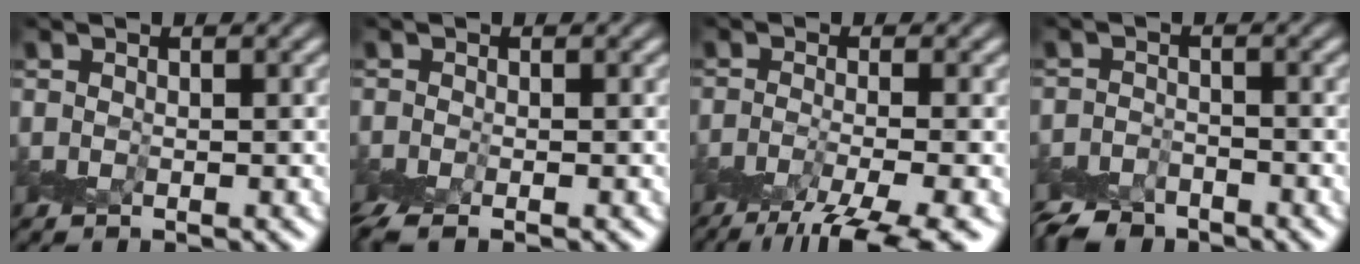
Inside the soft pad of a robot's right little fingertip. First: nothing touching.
{"total": 2.2, "force": [-1.6, 0.6, 1.3], "torque": [-0.033, -0.006, -0.039]}
{"total": 7.7, "force": [-5.2, 1.4, 5.5], "torque": [-0.085, -0.016, -0.098]}
{"total": 3.2, "force": [-3.0, 1.0, 0.3], "torque": [-0.001, -0.004, -0.063]}